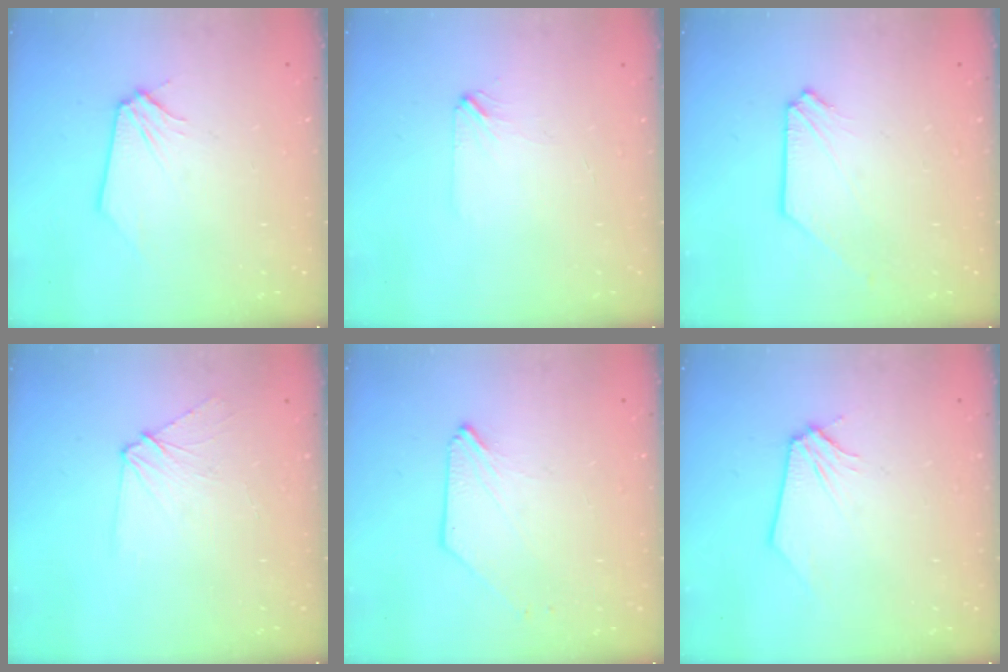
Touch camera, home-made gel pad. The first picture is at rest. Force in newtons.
{"total": 1.9, "press": 1.8, "slide": 0.3}
{"total": 1.0, "press": 1.0, "slide": 0.2}
{"total": 4.6, "press": 4.5, "slide": 0.5}
{"total": 1.7, "press": 1.6, "slide": 0.3}
{"total": 0.0}